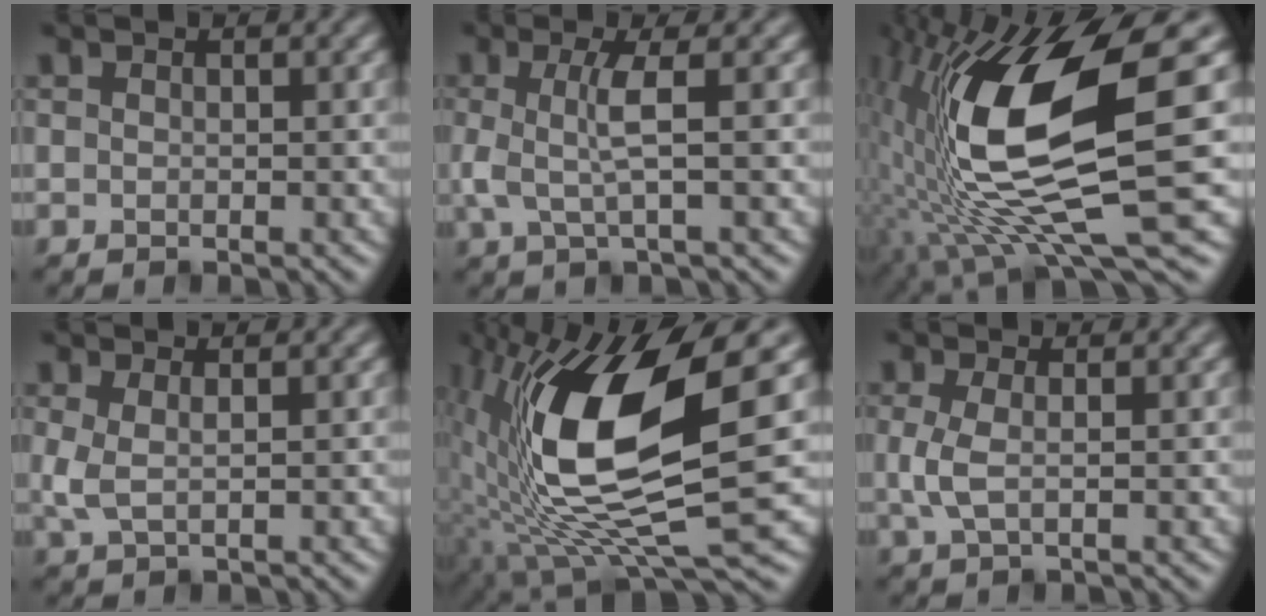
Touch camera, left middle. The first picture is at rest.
{"total": 3.3, "force": [0.2, 0.5, 3.2], "torque": [-0.075, -0.002, 0.006]}
{"total": 14.2, "force": [0.3, 4.4, 13.5], "torque": [-0.263, -0.012, 0.009]}
{"total": 1.9, "force": [0.4, 0.7, 1.7], "torque": [-0.043, -0.001, 0.009]}
{"total": 14.3, "force": [1.6, 5.3, 13.2], "torque": [-0.265, -0.021, 0.028]}
{"total": 2.2, "force": [0.1, 0.8, 2.1], "torque": [-0.050, -0.001, 0.000]}